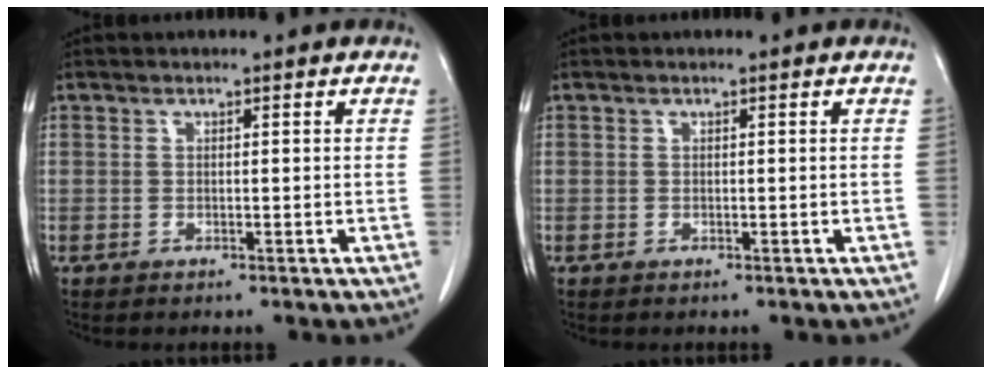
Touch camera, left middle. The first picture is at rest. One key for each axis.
{"total": 0.0}